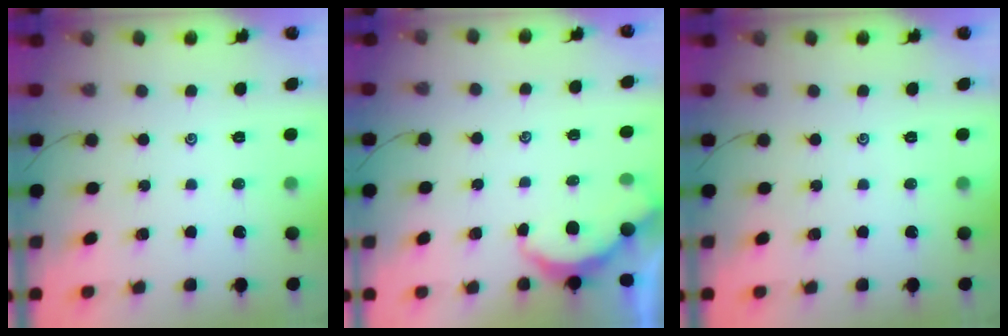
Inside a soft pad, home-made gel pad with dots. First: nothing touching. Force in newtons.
{"total": 2.7, "press": 2.7, "slide": 0.3}
{"total": 0.0}